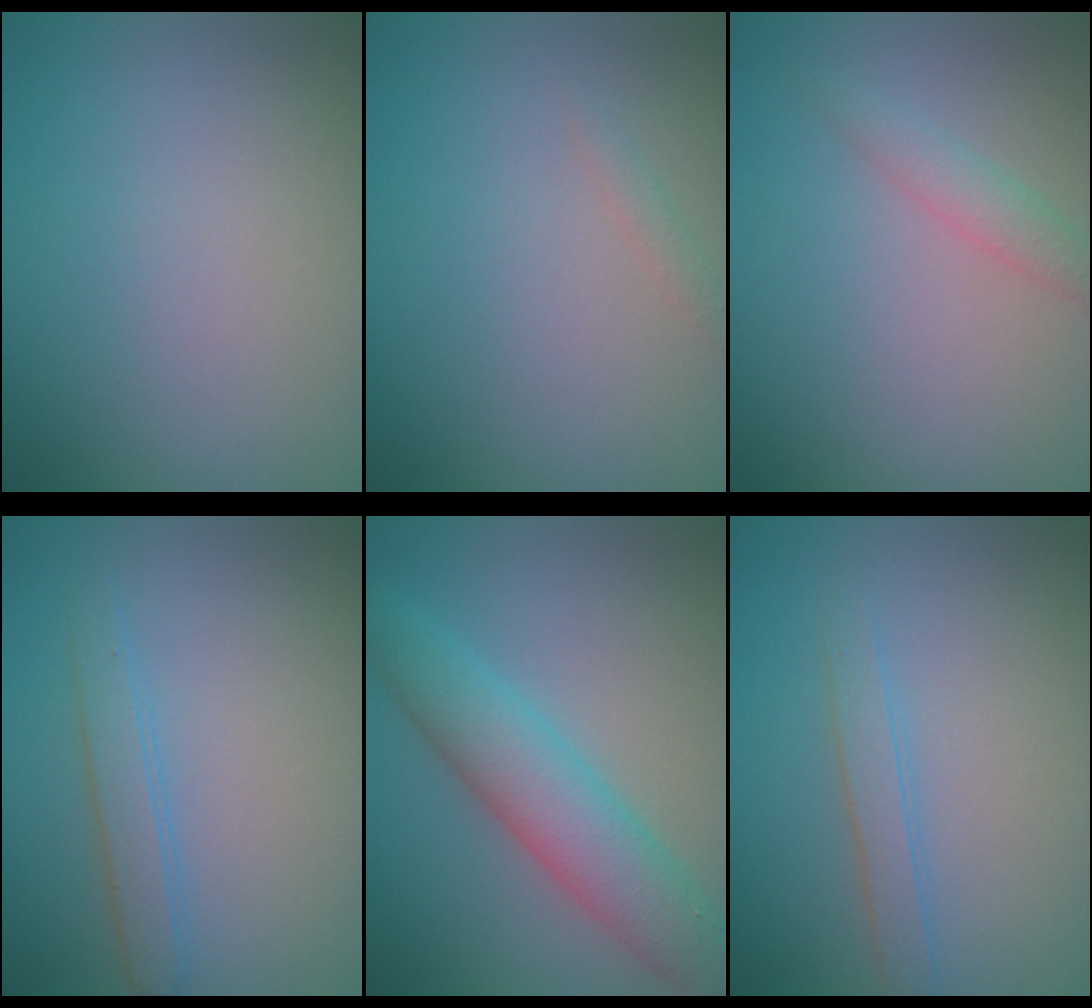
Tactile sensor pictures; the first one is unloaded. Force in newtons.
{"total": 0.7, "press": 0.7, "slide": 0.1}
{"total": 1.7, "press": 1.7, "slide": 0.1}
{"total": 2.0, "press": 2.0, "slide": 0.0}
{"total": 6.1, "press": 6.1, "slide": 0.2}
{"total": 1.7, "press": 1.7, "slide": 0.0}